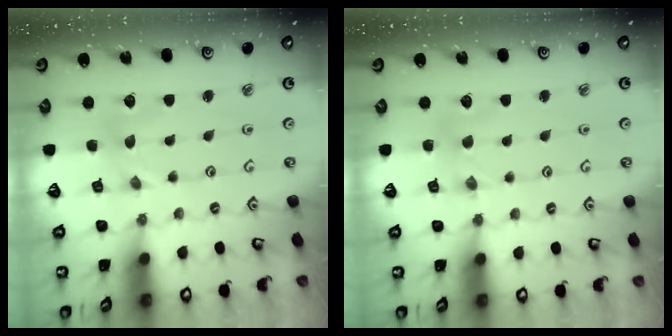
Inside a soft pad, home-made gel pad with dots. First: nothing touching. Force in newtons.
{"total": 1.3, "press": 1.3, "slide": 0.2}